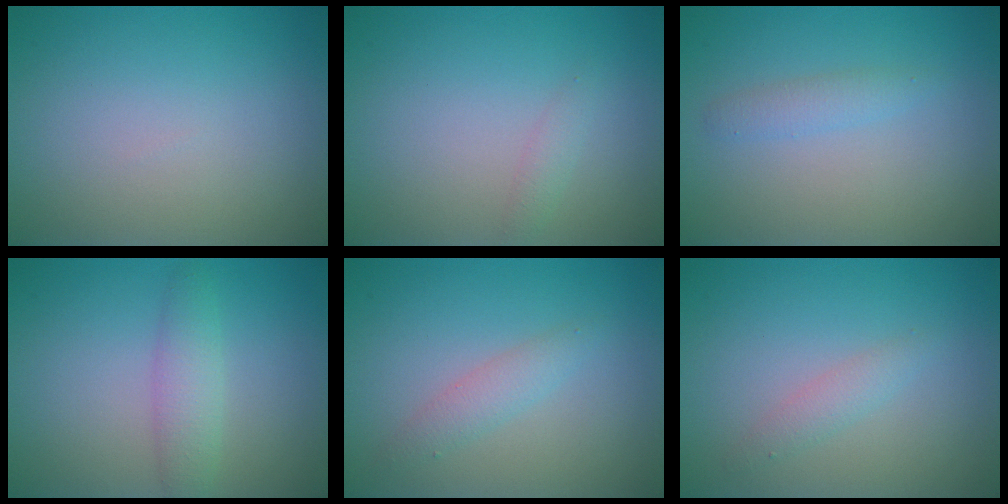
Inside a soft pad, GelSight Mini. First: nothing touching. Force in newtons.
{"total": 0.9, "press": 0.9, "slide": 0.1}
{"total": 1.4, "press": 1.4, "slide": 0.0}
{"total": 2.4, "press": 2.4, "slide": 0.1}
{"total": 1.7, "press": 1.7, "slide": 0.1}
{"total": 1.3, "press": 1.3, "slide": 0.0}